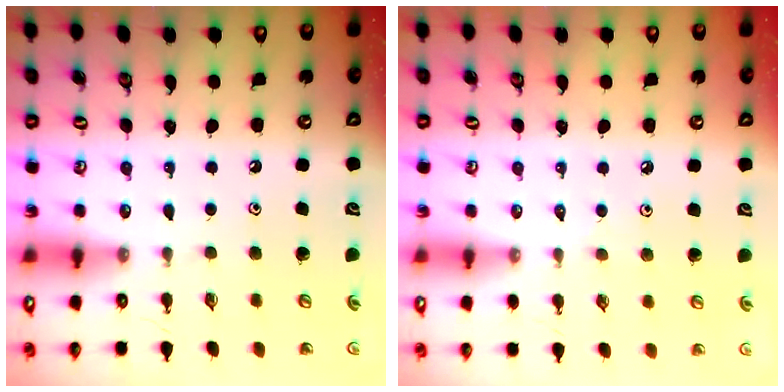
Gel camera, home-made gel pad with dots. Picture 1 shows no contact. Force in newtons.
{"total": 2.9, "press": 2.8, "slide": 0.5}